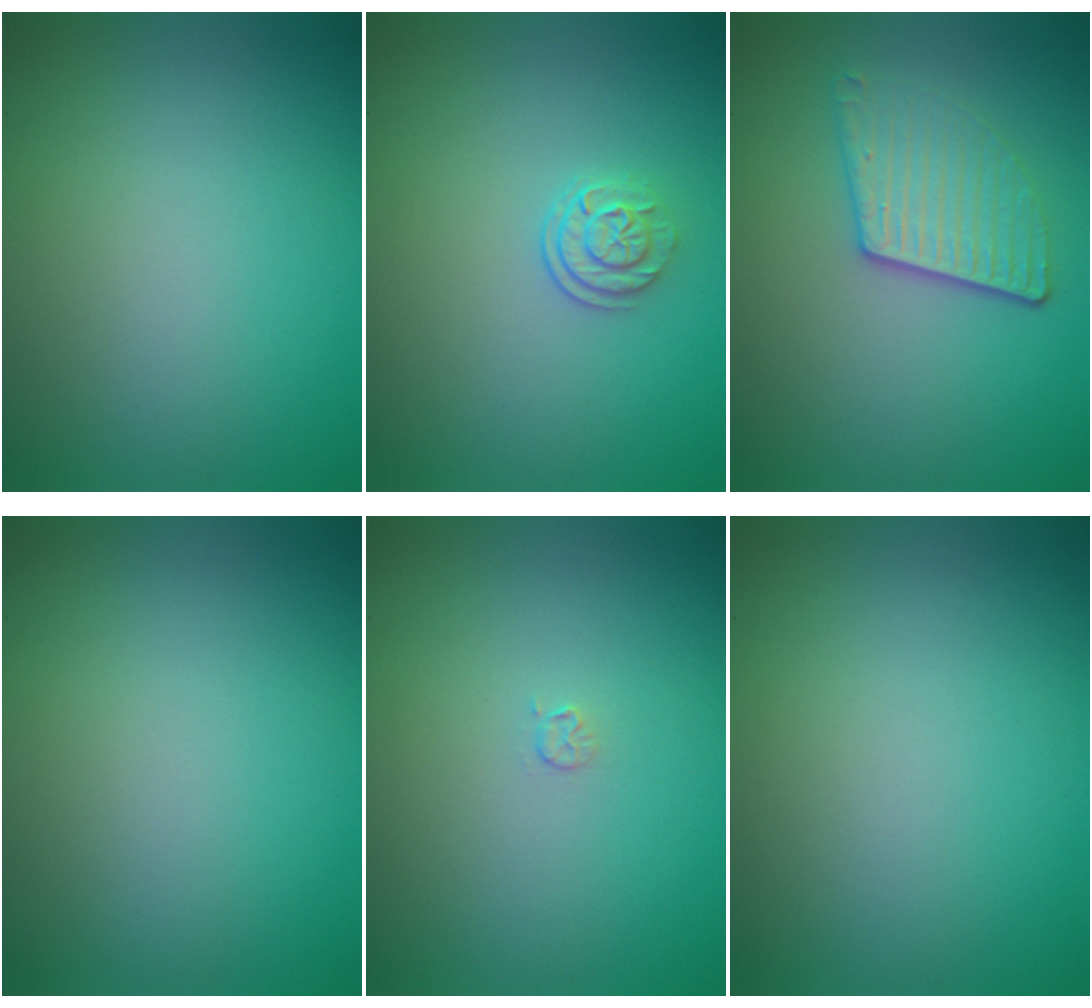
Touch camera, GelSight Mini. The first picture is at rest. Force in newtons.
{"total": 2.2, "press": 1.7, "slide": 1.4}
{"total": 3.3, "press": 2.8, "slide": 1.9}
{"total": 0.0}
{"total": 0.6, "press": 0.3, "slide": 0.6}
{"total": 0.0}